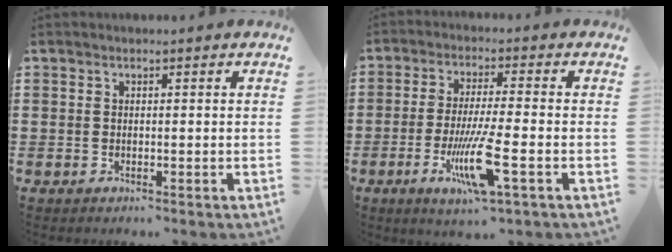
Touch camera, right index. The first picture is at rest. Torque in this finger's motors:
{"motor_torque": [0.88, 0.21, 0.72, 0.14]}